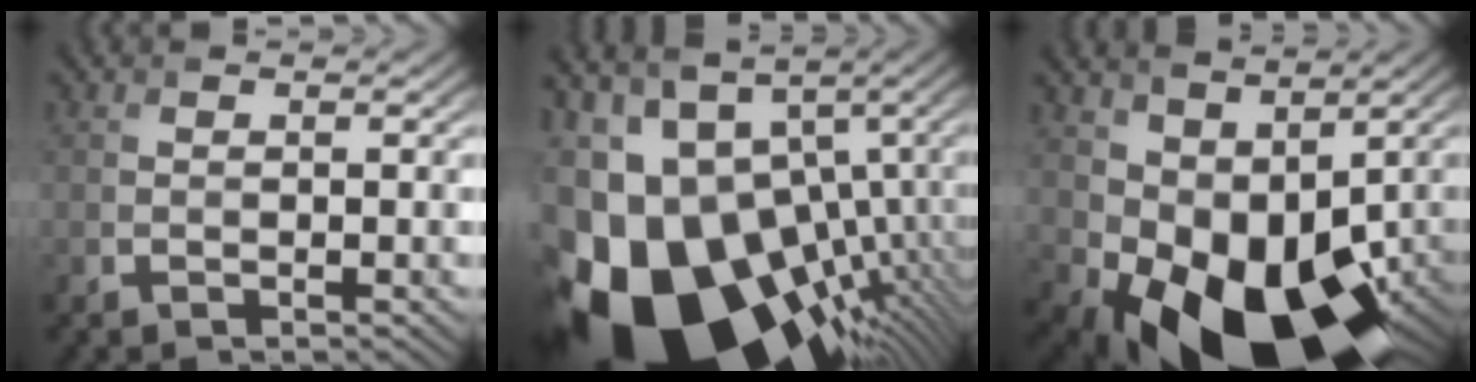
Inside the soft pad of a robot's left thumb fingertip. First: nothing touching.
{"total": 19.1, "force": [-6.0, 12.2, 13.4], "torque": [-0.240, -0.017, -0.077]}
{"total": 13.5, "force": [-0.4, 8.9, 10.1], "torque": [-0.176, -0.033, 0.018]}